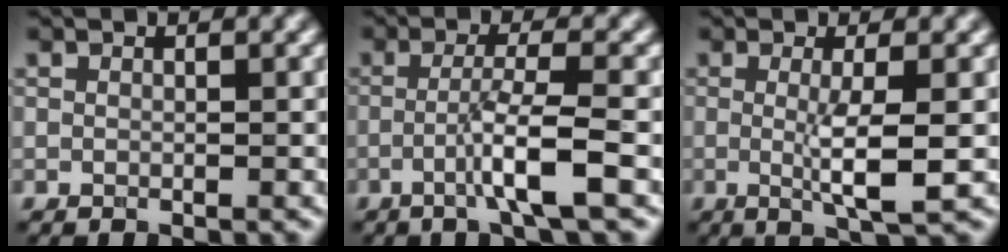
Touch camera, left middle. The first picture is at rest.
{"total": 4.2, "force": [-1.4, 0.3, 3.9], "torque": [-0.067, 0.011, -0.038]}
{"total": 4.1, "force": [-0.2, 0.6, 4.1], "torque": [-0.073, -0.009, -0.002]}